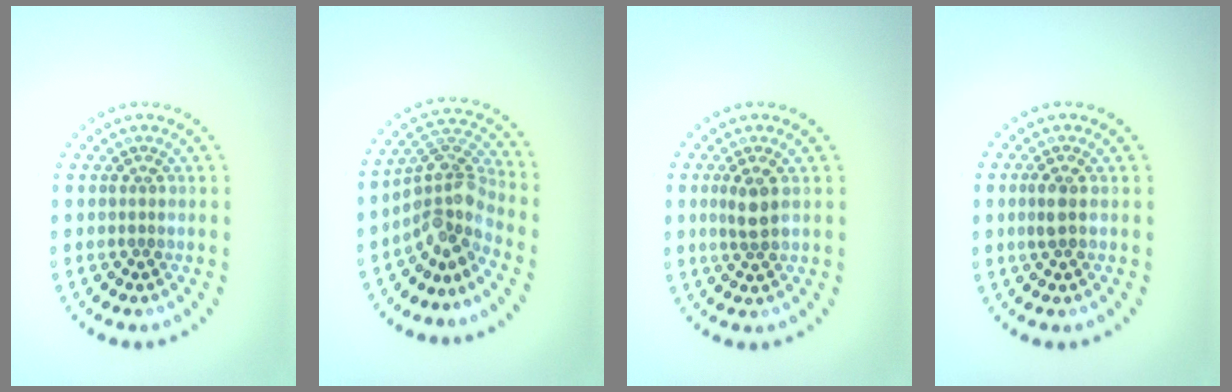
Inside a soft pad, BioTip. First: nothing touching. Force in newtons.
{"total": 4.4, "press": 3.1, "slide": 3.1}
{"total": 2.0, "press": 1.8, "slide": 0.9}
{"total": 1.3, "press": 1.3, "slide": 0.4}